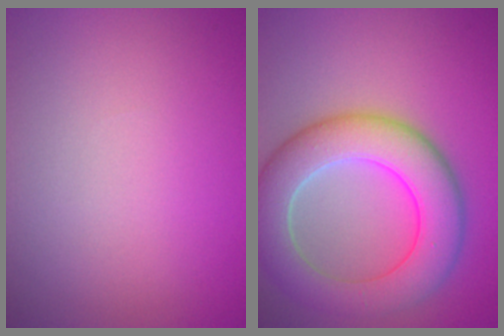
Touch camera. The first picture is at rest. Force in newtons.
{"total": 8.3, "press": 8.3, "slide": 0.4}